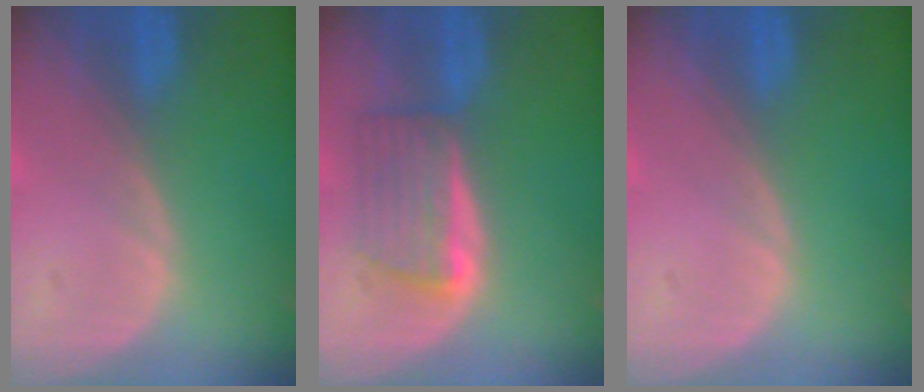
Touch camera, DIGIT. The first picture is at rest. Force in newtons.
{"total": 5.6, "press": 5.5, "slide": 1.4}
{"total": 0.0}